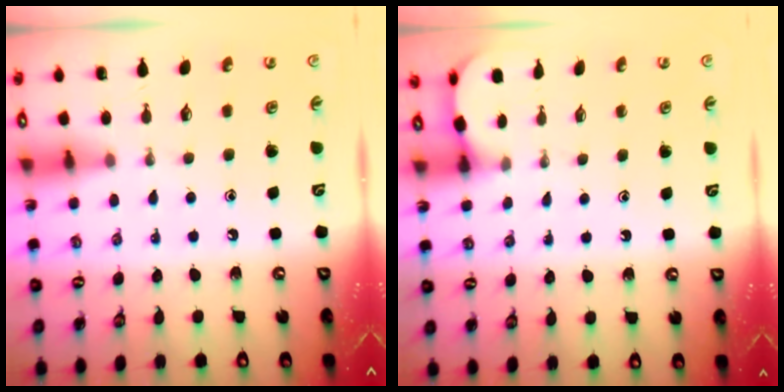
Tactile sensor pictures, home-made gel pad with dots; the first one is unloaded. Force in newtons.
{"total": 1.4, "press": 1.4, "slide": 0.1}